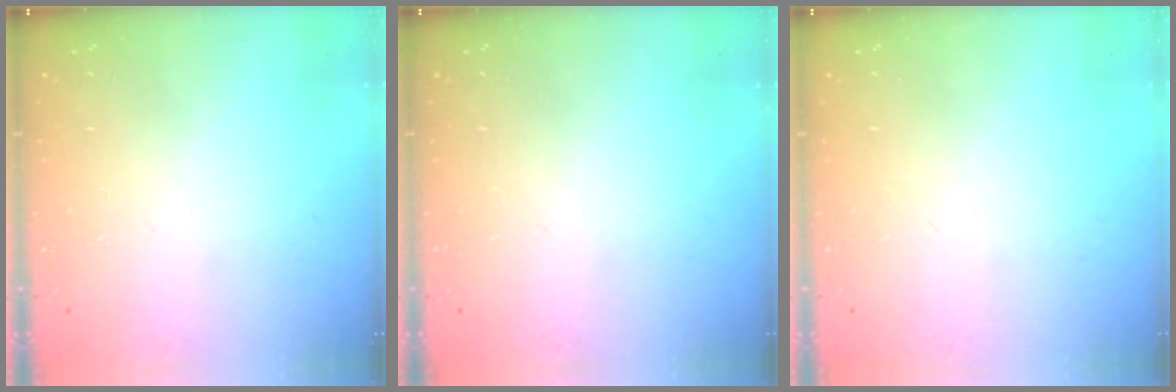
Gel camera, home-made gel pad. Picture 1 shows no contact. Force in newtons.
{"total": 0.0}
{"total": 0.0}